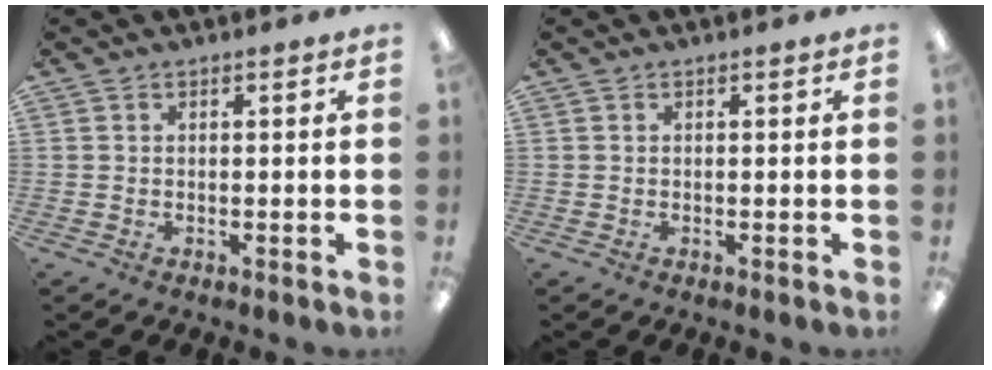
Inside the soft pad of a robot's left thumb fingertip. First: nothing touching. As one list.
[{"total": 0.0}]